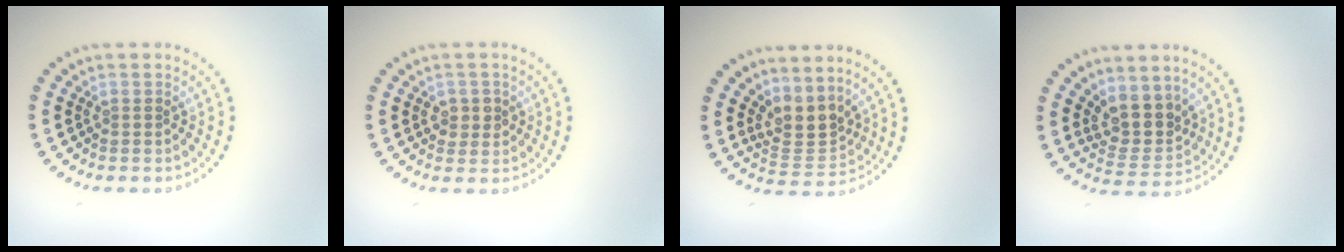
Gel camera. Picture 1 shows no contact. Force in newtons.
{"total": 1.8, "press": 1.8, "slide": 0.2}
{"total": 3.2, "press": 2.4, "slide": 2.1}
{"total": 3.7, "press": 3.0, "slide": 2.2}